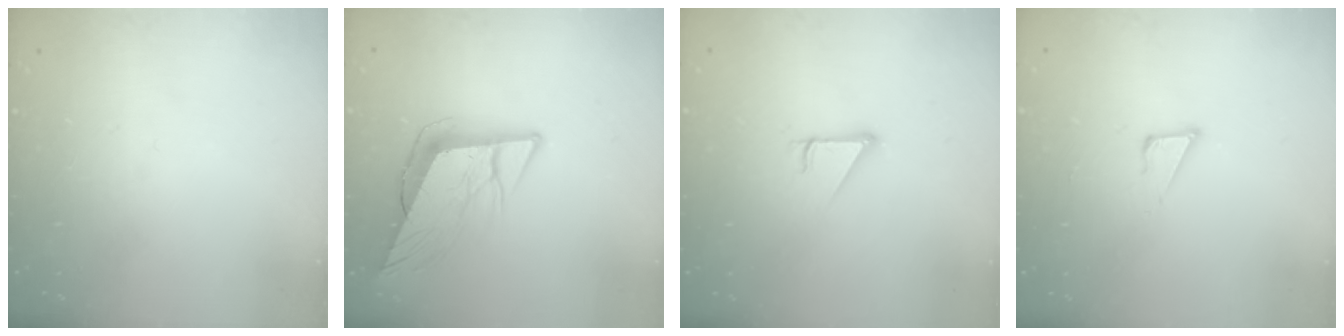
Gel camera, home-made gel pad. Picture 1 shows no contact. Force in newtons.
{"total": 11.1, "press": 10.3, "slide": 4.0}
{"total": 2.9, "press": 2.8, "slide": 0.2}
{"total": 3.8, "press": 3.7, "slide": 0.9}